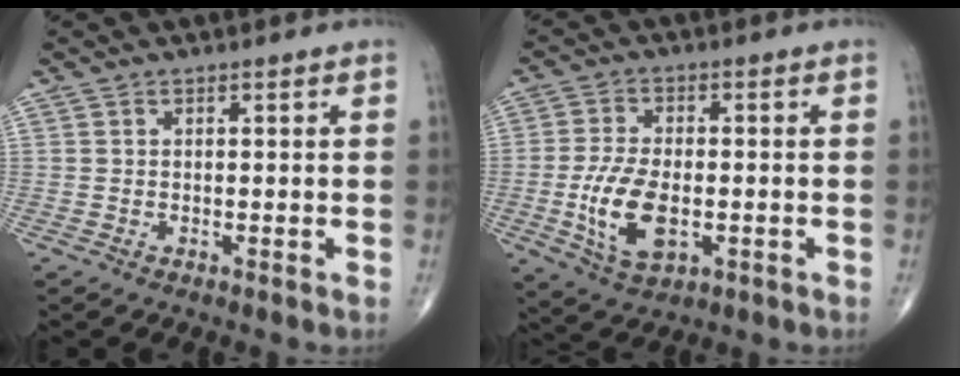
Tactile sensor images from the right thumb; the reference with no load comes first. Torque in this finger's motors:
{"motor_torque": [0.85, 0.04, 1.15, 0.17, 0.09]}